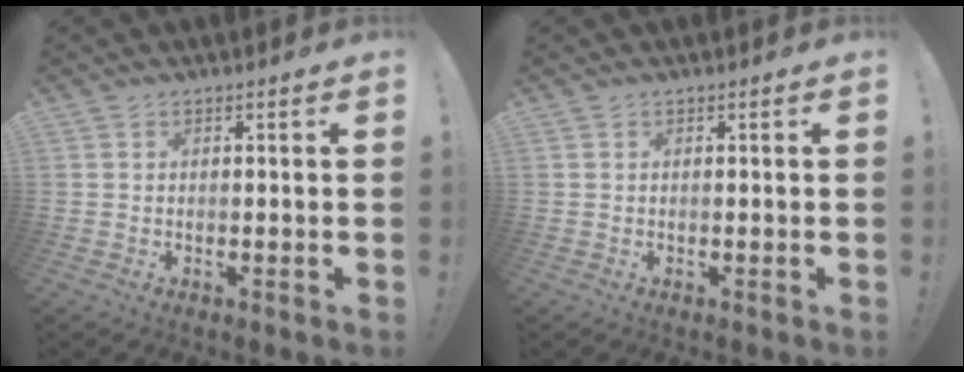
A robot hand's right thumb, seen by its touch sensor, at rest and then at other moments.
{"total": 0.0}